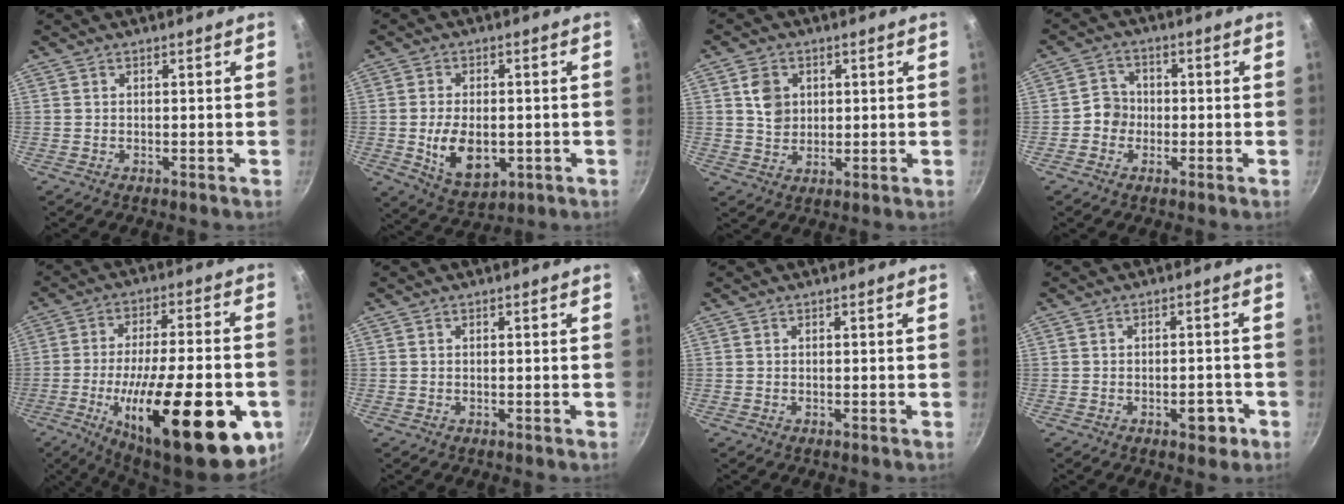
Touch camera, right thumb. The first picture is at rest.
{"total": 10.4, "force": [-1.6, 6.5, 8.0], "torque": [-0.126, -0.005, -0.010]}
{"total": 6.1, "force": [1.6, 5.0, 3.2], "torque": [-0.036, -0.003, 0.029]}
{"total": 4.3, "force": [-1.0, 4.0, 1.3], "torque": [0.010, 0.017, -0.027]}
{"total": 29.8, "force": [-9.8, 10.0, 26.3], "torque": [-0.366, 0.011, -0.144]}
{"total": 0.0}
{"total": 0.0}
{"total": 3.9, "force": [-1.8, 2.1, 2.7], "torque": [-0.018, 0.017, -0.018]}